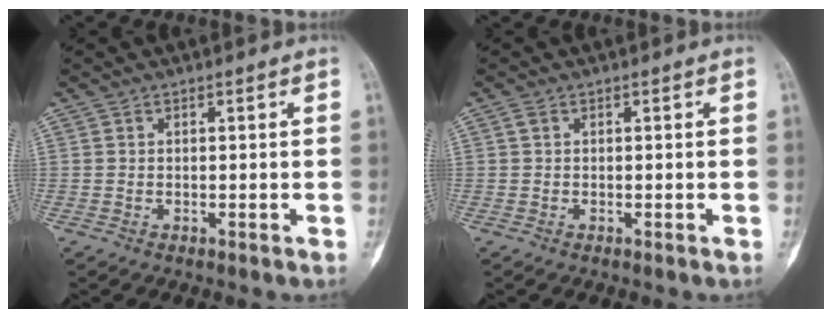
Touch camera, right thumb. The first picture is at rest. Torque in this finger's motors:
{"motor_torque": [0.06, 0.18, 0.25, -0.07, 0.07]}